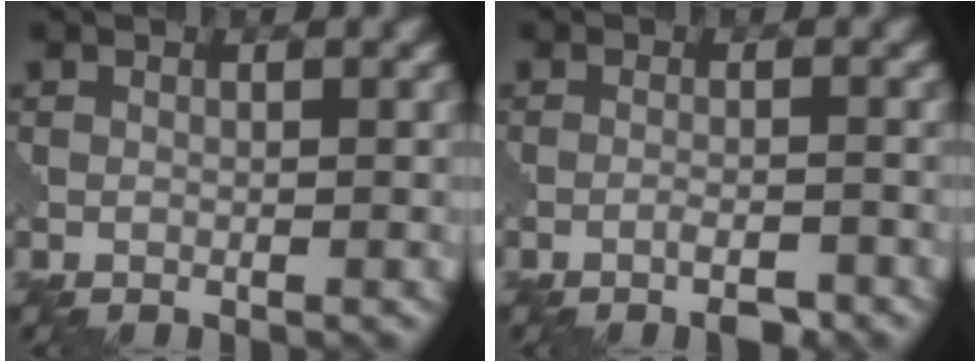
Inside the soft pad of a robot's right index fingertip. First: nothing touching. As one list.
[{"total": 2.0, "force": [-1.5, 0.3, 1.4], "torque": [-0.021, 0.002, -0.031]}]